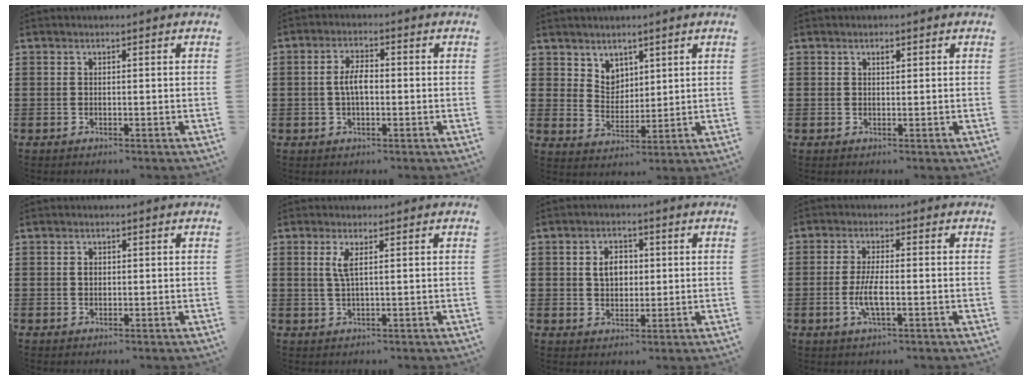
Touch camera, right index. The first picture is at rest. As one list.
[{"total": 4.0, "force": [-0.2, 1.7, 3.6], "torque": [-0.074, 0.002, -0.008]}, {"total": 4.4, "force": [3.3, 2.9, 0.2], "torque": [-0.020, 0.002, 0.063]}, {"total": 0.8, "force": [0.4, 0.4, 0.5], "torque": [-0.010, 0.002, 0.008]}, {"total": 1.1, "force": [0.2, 0.8, 0.8], "torque": [-0.017, 0.005, 0.003]}, {"total": 2.5, "force": [0.8, 0.3, 2.3], "torque": [-0.049, 0.000, 0.012]}, {"total": 4.0, "force": [0.5, 2.9, 2.7], "torque": [-0.053, 0.010, 0.003]}, {"total": 4.6, "force": [-1.2, 1.2, 4.2], "torque": [-0.092, -0.004, -0.028]}]